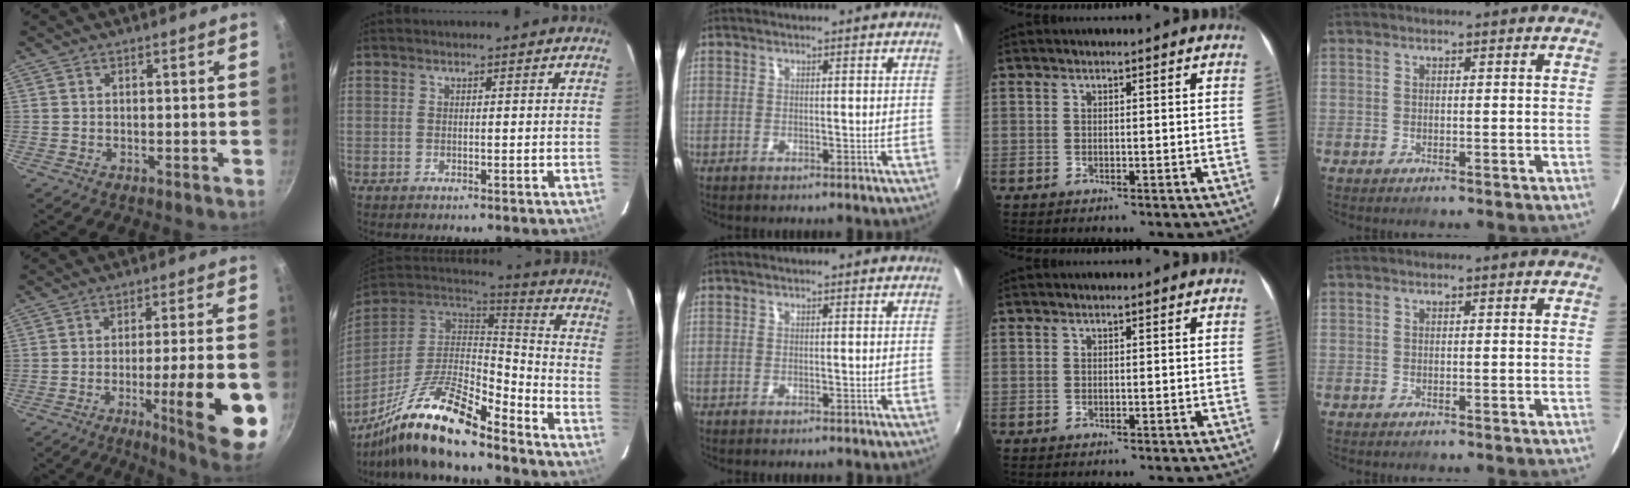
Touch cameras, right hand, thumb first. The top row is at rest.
{"thumb": {"total": 17.9, "force": [-5.6, 2.6, 16.8], "torque": [-0.216, 0.016, -0.074]}, "index": {"total": 20.0, "force": [-14.8, 4.6, 12.6], "torque": [-0.251, -0.027, -0.270]}}